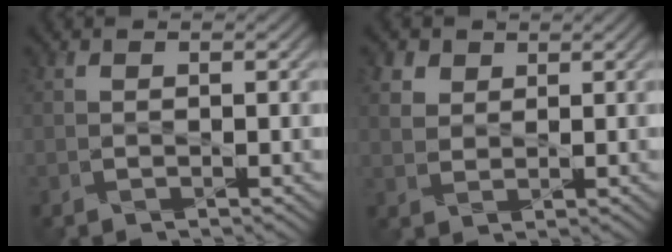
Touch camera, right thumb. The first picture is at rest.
{"total": 3.4, "force": [2.1, 2.3, 1.3], "torque": [-0.041, -0.002, 0.051]}